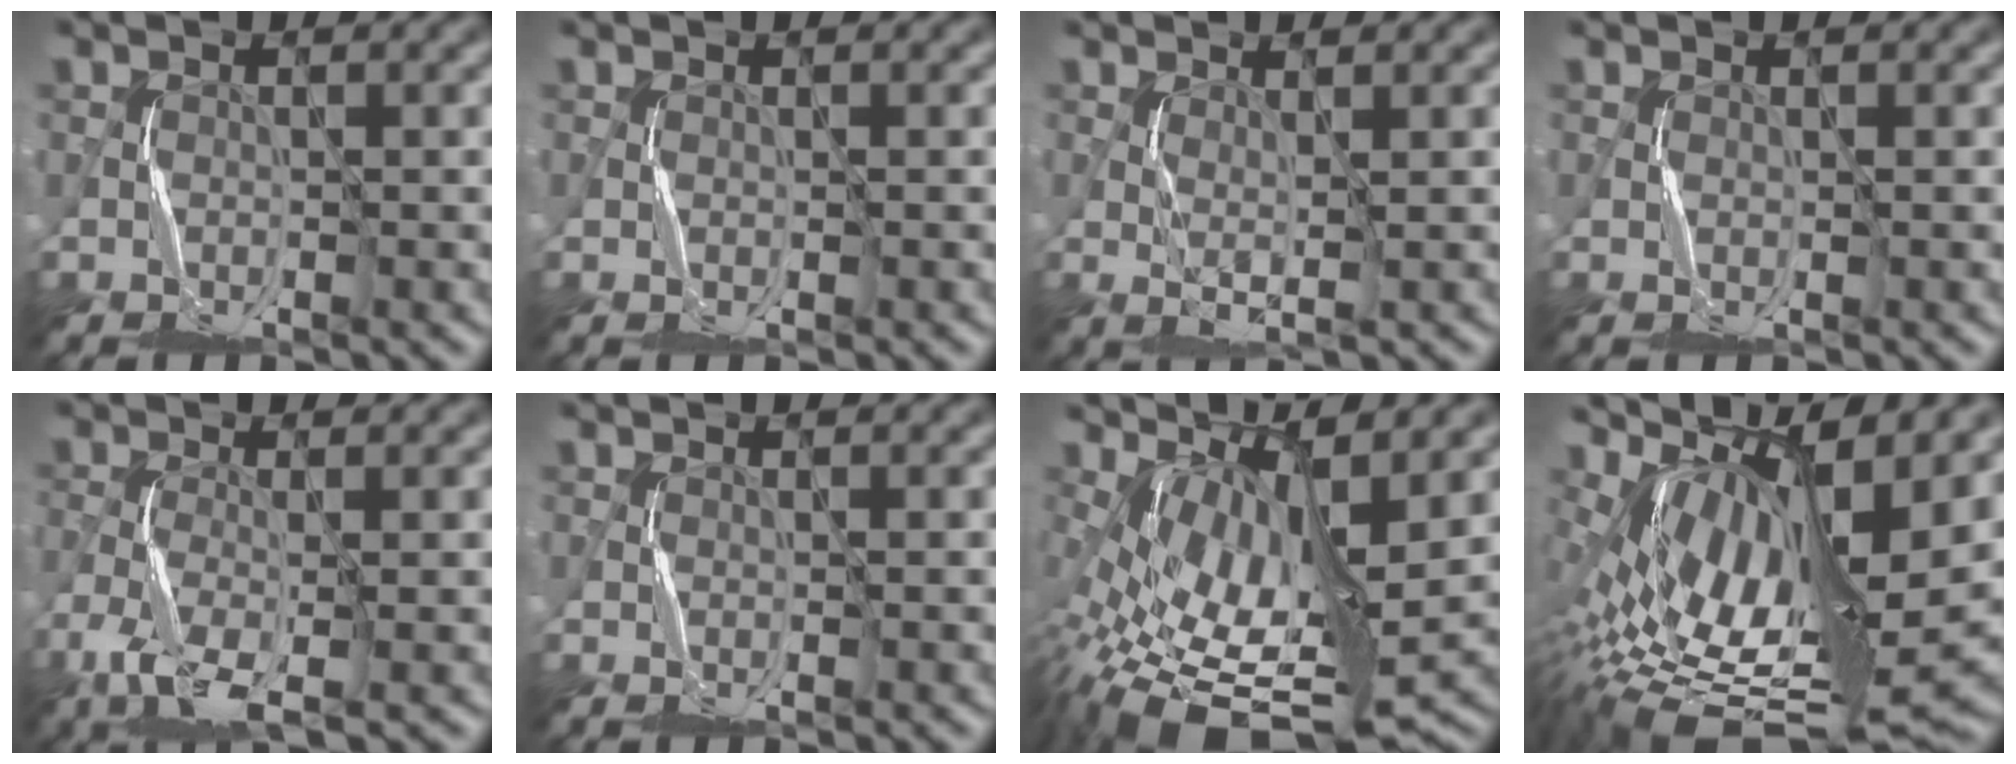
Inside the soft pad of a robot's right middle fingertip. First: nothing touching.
{"total": 0.0}
{"total": 1.6, "force": [0.7, 0.3, 1.5], "torque": [-0.030, -0.005, 0.016]}
{"total": 0.0}
{"total": 4.7, "force": [-2.3, 1.5, 3.8], "torque": [-0.089, -0.007, -0.052]}
{"total": 0.0}
{"total": 10.1, "force": [-0.4, 4.1, 9.2], "torque": [-0.171, -0.017, 0.007]}
{"total": 14.5, "force": [2.2, 5.7, 13.2], "torque": [-0.232, 0.000, 0.059]}